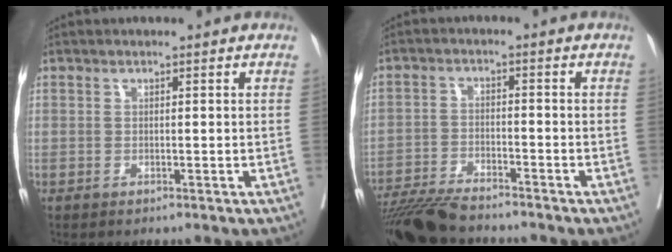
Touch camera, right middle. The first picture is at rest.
{"total": 8.9, "force": [-8.2, 0.7, 3.6], "torque": [-0.054, -0.022, -0.143]}